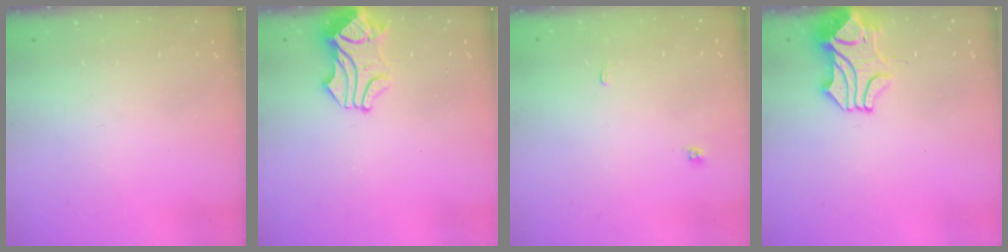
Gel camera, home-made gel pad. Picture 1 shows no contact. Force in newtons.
{"total": 1.2, "press": 0.1, "slide": 1.2}
{"total": 1.9, "press": 1.9, "slide": 0.2}
{"total": 2.8, "press": 2.5, "slide": 1.1}